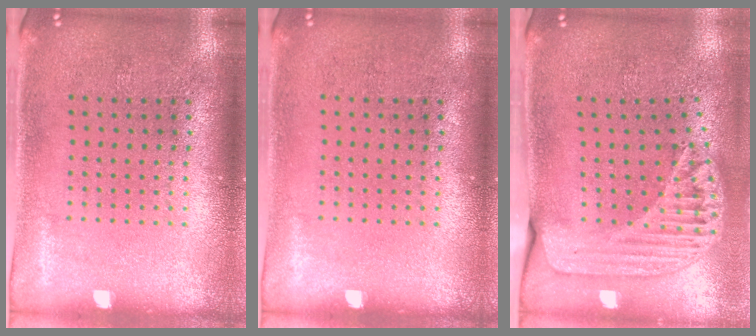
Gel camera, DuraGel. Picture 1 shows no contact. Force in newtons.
{"total": 0.0}
{"total": 1.8, "press": 1.6, "slide": 0.9}